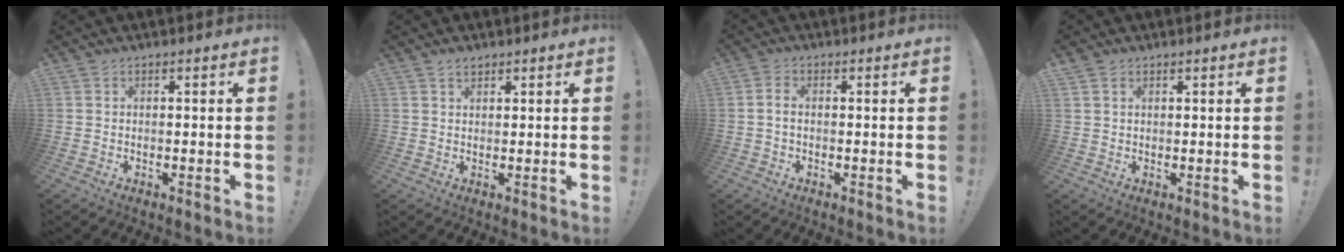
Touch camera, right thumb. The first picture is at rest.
{"total": 1.6, "force": [1.3, 0.7, 0.6], "torque": [0.001, -0.009, 0.021]}
{"total": 2.1, "force": [-0.5, 1.1, 1.8], "torque": [-0.037, 0.007, -0.007]}
{"total": 1.6, "force": [1.0, 1.0, 0.8], "torque": [-0.009, -0.001, 0.018]}